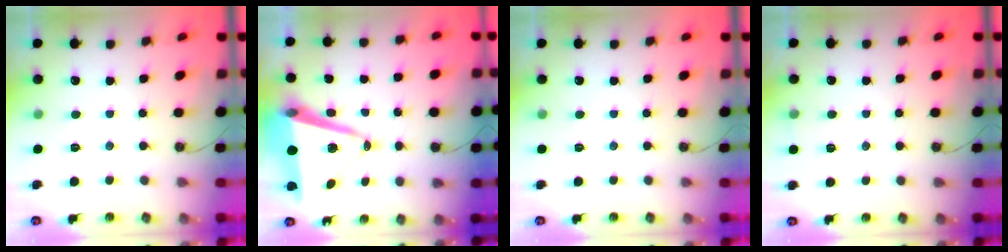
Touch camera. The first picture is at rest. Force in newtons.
{"total": 15.5, "press": 15.0, "slide": 4.0}
{"total": 0.0}
{"total": 5.1, "press": 3.0, "slide": 4.2}